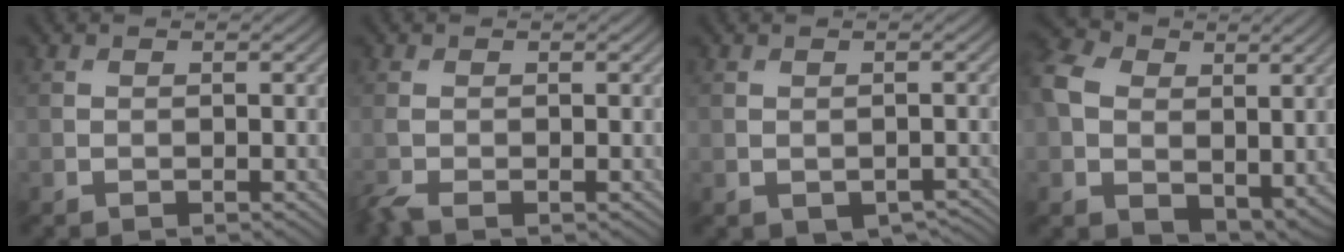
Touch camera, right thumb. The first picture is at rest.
{"total": 2.0, "force": [-1.2, 0.7, 1.4], "torque": [-0.045, -0.010, -0.031]}
{"total": 2.3, "force": [-1.2, 1.4, 1.4], "torque": [-0.020, -0.013, -0.007]}
{"total": 10.3, "force": [1.3, 7.8, 6.6], "torque": [-0.178, -0.008, 0.026]}